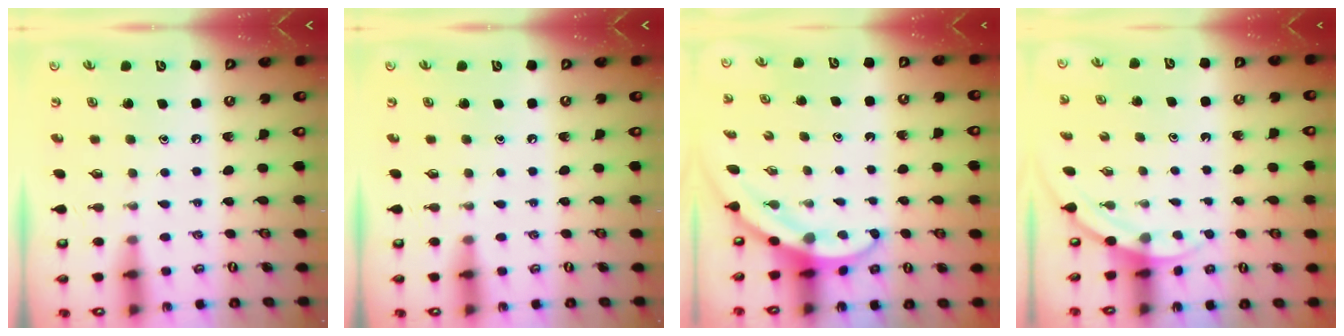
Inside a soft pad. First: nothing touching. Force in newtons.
{"total": 0.0}
{"total": 3.3, "press": 3.3, "slide": 0.2}
{"total": 2.6, "press": 2.6, "slide": 0.1}